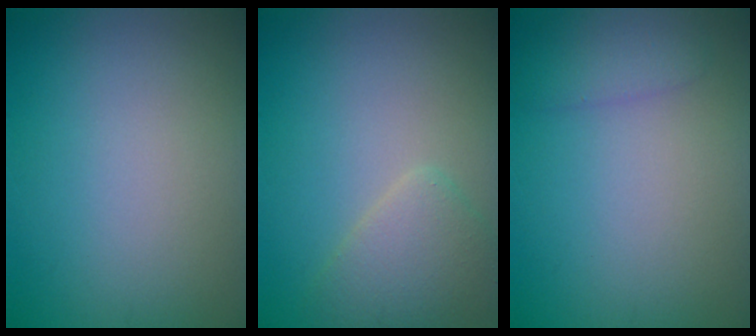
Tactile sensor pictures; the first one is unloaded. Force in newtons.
{"total": 3.0, "press": 3.0, "slide": 0.2}
{"total": 1.7, "press": 1.6, "slide": 0.2}